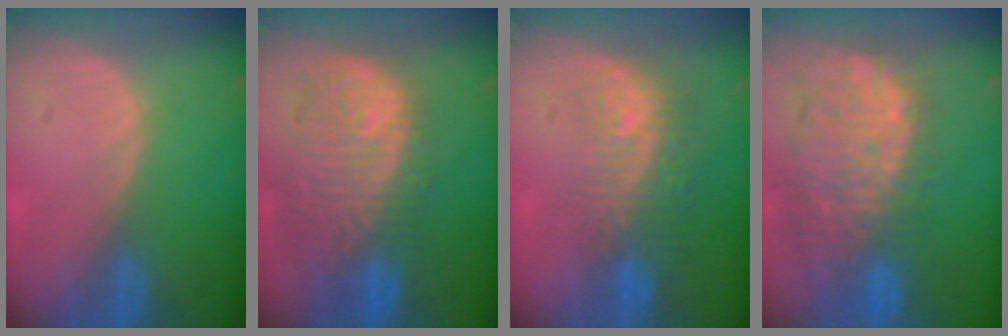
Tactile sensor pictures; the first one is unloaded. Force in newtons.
{"total": 12.0, "press": 10.7, "slide": 5.5}
{"total": 9.7, "press": 8.0, "slide": 5.4}
{"total": 13.1, "press": 11.2, "slide": 6.8}